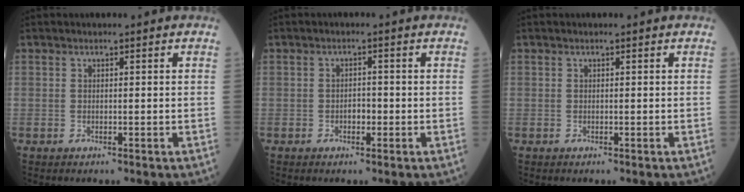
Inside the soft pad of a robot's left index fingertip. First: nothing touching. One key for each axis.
{"total": 1.7, "fx": -0.6, "fy": 1.0, "fz": 1.2, "tx": -0.018, "ty": 0.004, "tz": -0.010}
{"total": 0.0}